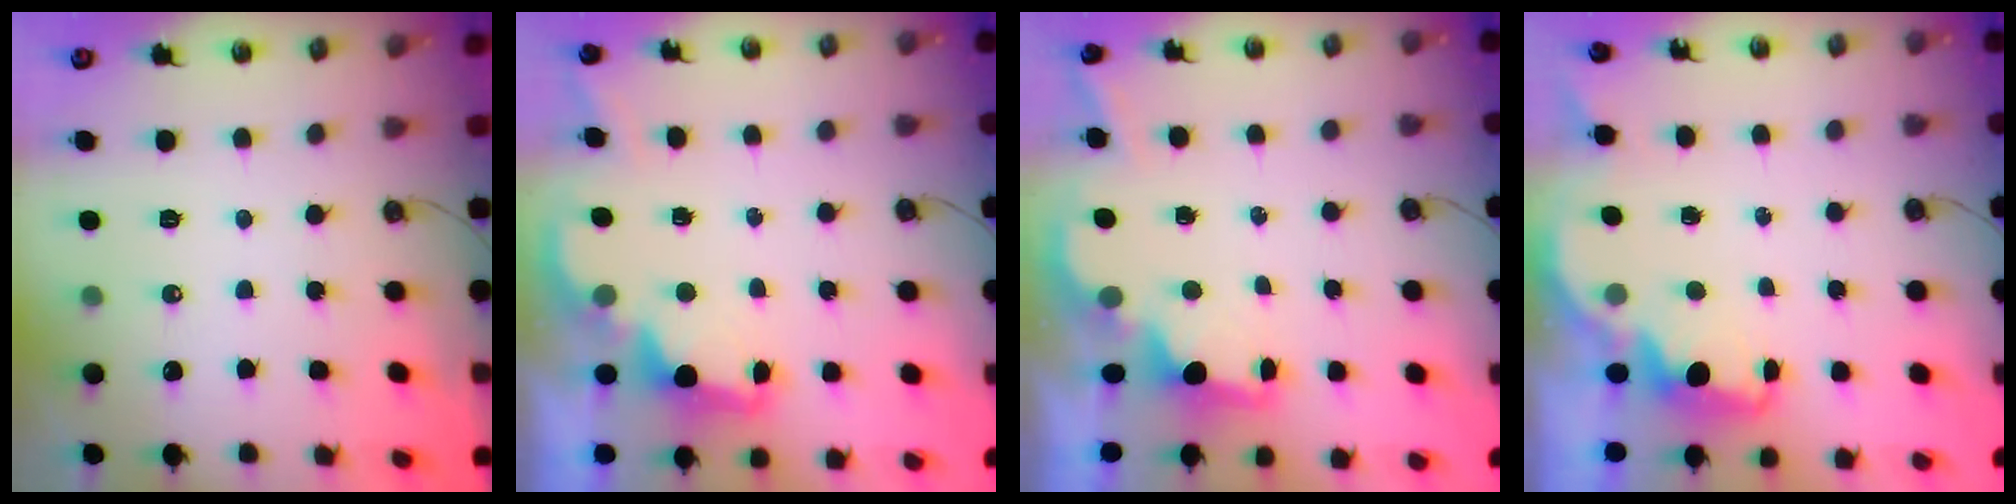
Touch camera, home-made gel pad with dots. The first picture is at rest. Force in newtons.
{"total": 2.4, "press": 2.3, "slide": 0.6}
{"total": 2.0, "press": 1.9, "slide": 0.7}
{"total": 2.0, "press": 1.8, "slide": 0.8}